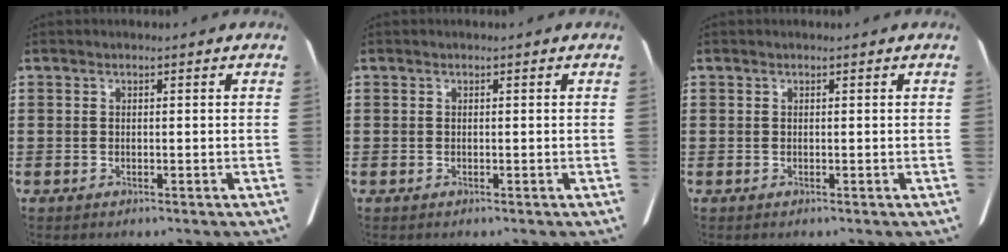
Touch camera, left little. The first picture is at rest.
{"total": 0.0}
{"total": 0.0}